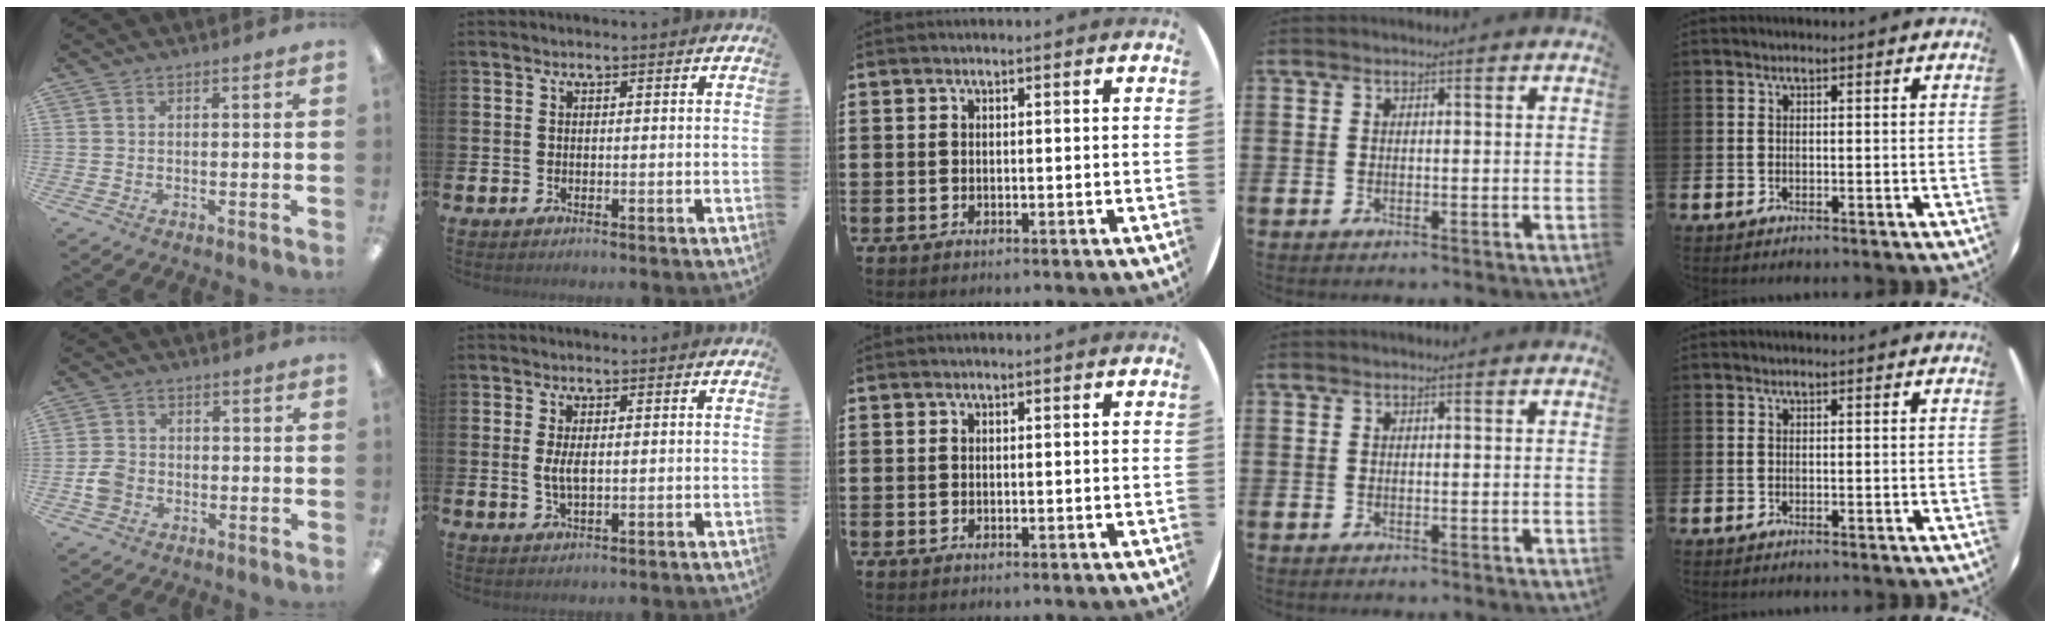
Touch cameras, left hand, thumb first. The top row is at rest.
{"thumb": {"total": 4.3, "force": [-1.6, 3.4, 2.1], "torque": [-0.040, 0.008, -0.029]}, "index": {"total": 2.7, "force": [0.3, 1.0, 2.5], "torque": [-0.048, 0.002, 0.004]}}